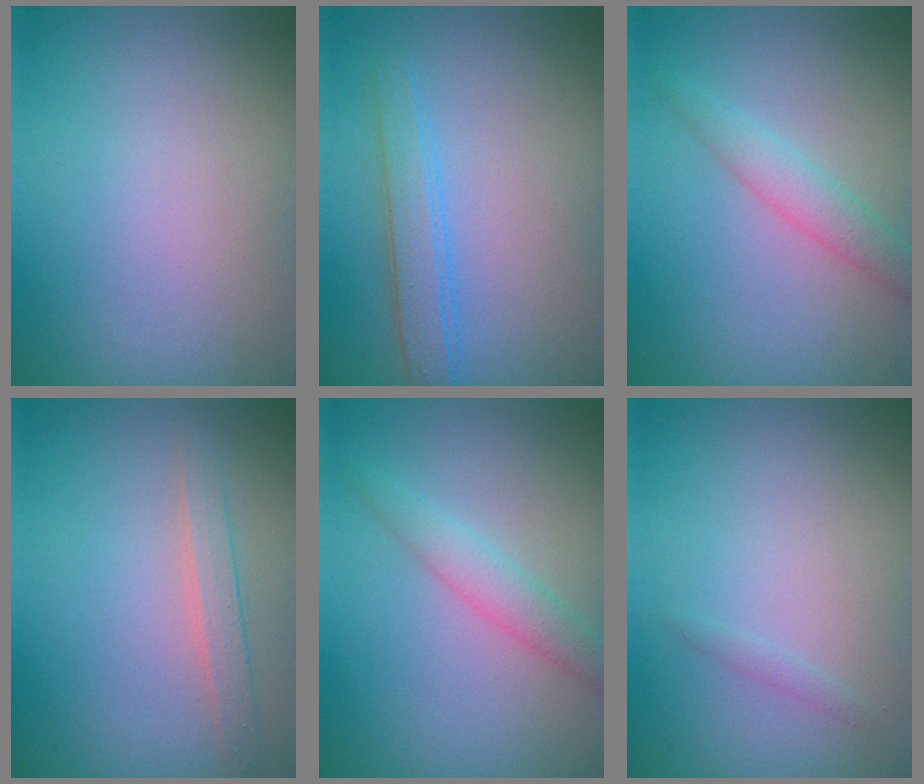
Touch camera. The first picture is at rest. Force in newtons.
{"total": 2.6, "press": 2.6, "slide": 0.1}
{"total": 2.9, "press": 2.9, "slide": 0.1}
{"total": 1.8, "press": 1.8, "slide": 0.1}
{"total": 2.9, "press": 2.9, "slide": 0.1}
{"total": 0.6, "press": 0.6, "slide": 0.0}